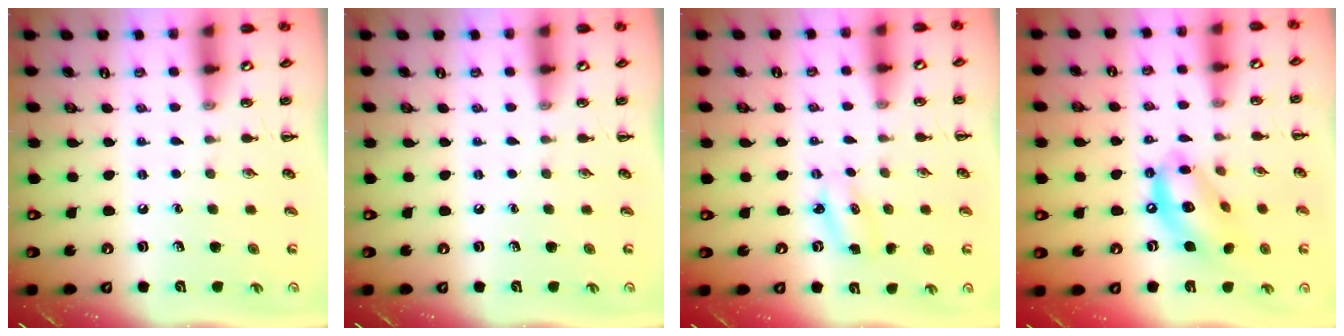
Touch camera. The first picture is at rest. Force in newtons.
{"total": 0.0}
{"total": 2.8, "press": 2.8, "slide": 0.6}
{"total": 14.1, "press": 13.7, "slide": 3.5}